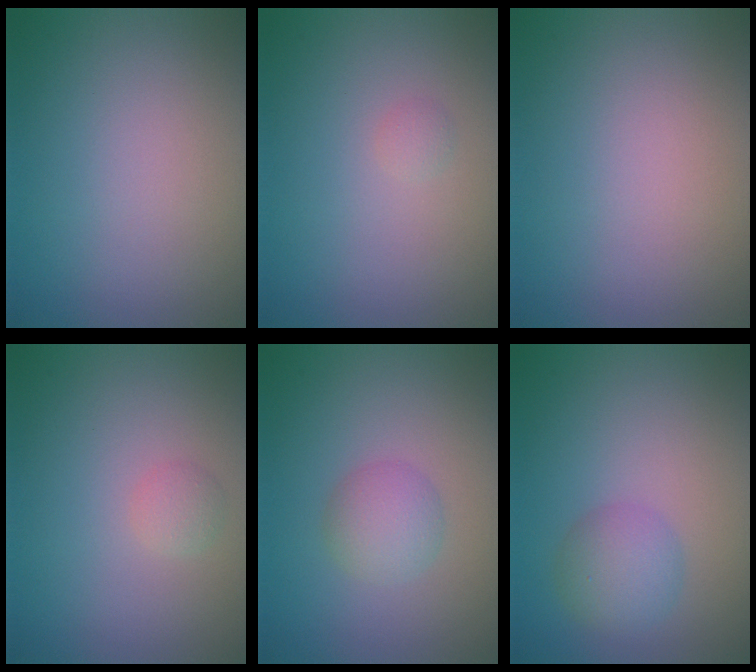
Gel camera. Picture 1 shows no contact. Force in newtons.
{"total": 0.6, "press": 0.6, "slide": 0.0}
{"total": 0.0}
{"total": 1.0, "press": 1.0, "slide": 0.0}
{"total": 2.4, "press": 2.4, "slide": 0.0}
{"total": 2.9, "press": 2.9, "slide": 0.1}